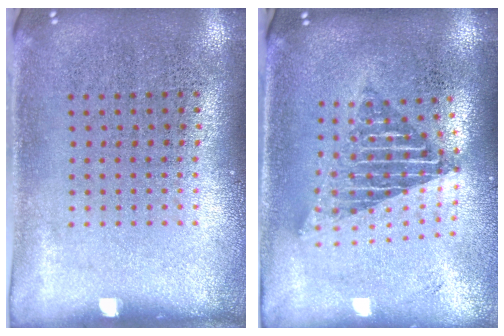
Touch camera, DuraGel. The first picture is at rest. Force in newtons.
{"total": 1.8, "press": 1.5, "slide": 1.1}